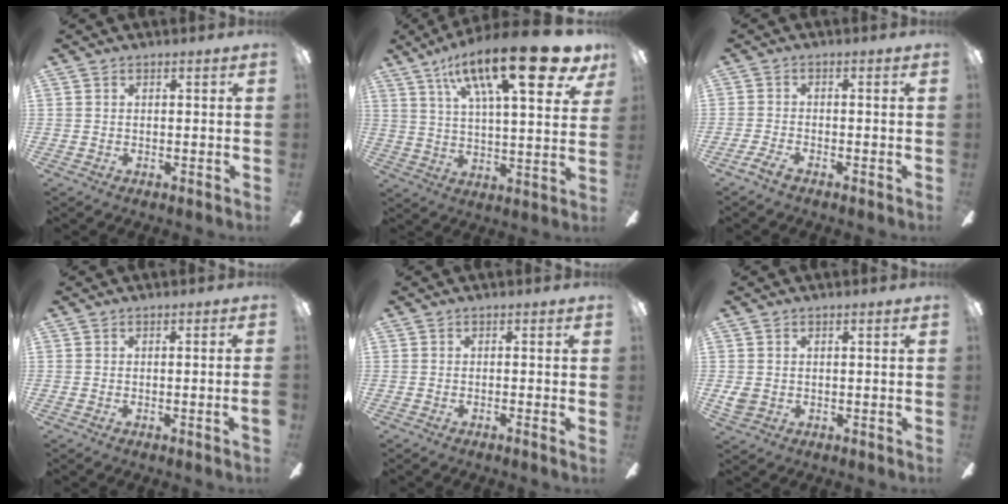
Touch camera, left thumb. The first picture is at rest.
{"total": 23.7, "force": [13.5, 6.8, 18.2], "torque": [-0.281, -0.065, 0.209]}
{"total": 3.1, "force": [-2.0, 0.5, 2.3], "torque": [-0.041, 0.006, -0.036]}
{"total": 1.8, "force": [-0.4, -0.4, 1.7], "torque": [-0.027, -0.004, -0.008]}
{"total": 1.6, "force": [-0.5, -0.2, 1.5], "torque": [-0.024, -0.002, -0.010]}
{"total": 3.0, "force": [0.0, 2.1, 2.1], "torque": [-0.038, 0.000, -0.002]}